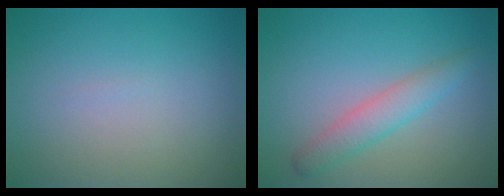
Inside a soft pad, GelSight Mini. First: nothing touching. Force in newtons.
{"total": 2.7, "press": 2.7, "slide": 0.0}